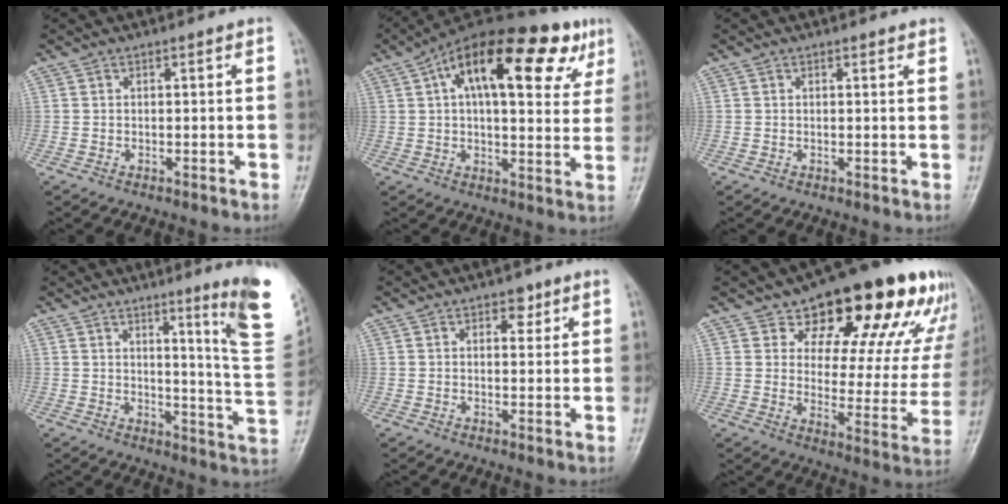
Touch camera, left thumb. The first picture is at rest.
{"total": 25.0, "force": [10.5, 10.7, 20.0], "torque": [-0.272, 0.023, 0.149]}
{"total": 1.0, "force": [0.9, 0.3, 0.4], "torque": [-0.002, -0.002, 0.010]}
{"total": 14.5, "force": [7.5, 0.6, 12.4], "torque": [-0.142, -0.055, 0.104]}
{"total": 2.9, "force": [1.7, 1.7, 1.6], "torque": [-0.003, -0.007, 0.022]}
{"total": 24.1, "force": [15.1, 10.8, 15.3], "torque": [-0.160, -0.065, 0.201]}